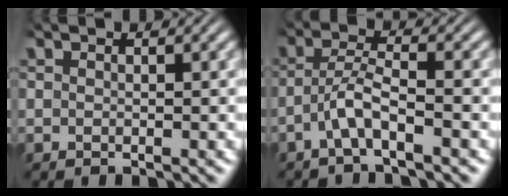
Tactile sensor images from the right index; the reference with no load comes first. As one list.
[{"total": 3.2, "force": [-1.9, 0.7, 2.4], "torque": [-0.053, -0.005, -0.034]}]